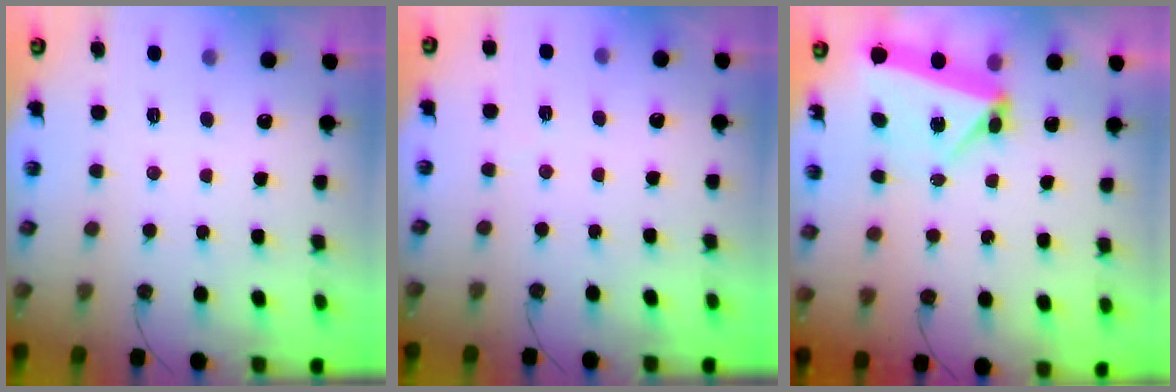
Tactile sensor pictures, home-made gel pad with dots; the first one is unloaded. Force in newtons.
{"total": 3.0, "press": 2.1, "slide": 2.2}
{"total": 5.9, "press": 5.2, "slide": 2.6}